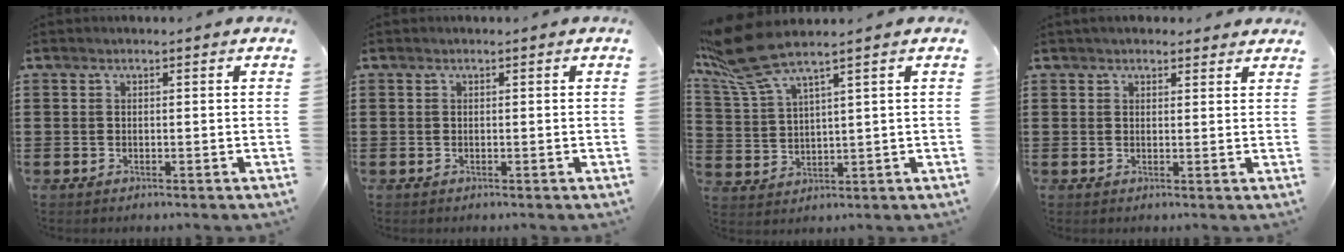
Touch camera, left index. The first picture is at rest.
{"total": 0.0}
{"total": 7.9, "force": [5.8, 1.1, 5.3], "torque": [-0.136, -0.025, 0.102]}
{"total": 1.9, "force": [1.7, 0.6, 0.4], "torque": [-0.011, 0.005, 0.034]}